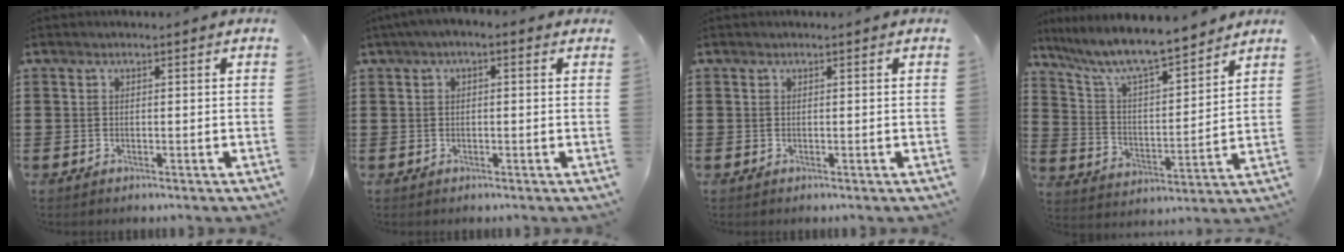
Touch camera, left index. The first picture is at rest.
{"total": 1.6, "force": [-0.4, 0.8, 1.4], "torque": [-0.026, 0.003, -0.009]}
{"total": 0.0}
{"total": 8.1, "force": [7.2, 0.7, 3.6], "torque": [-0.100, -0.046, 0.121]}